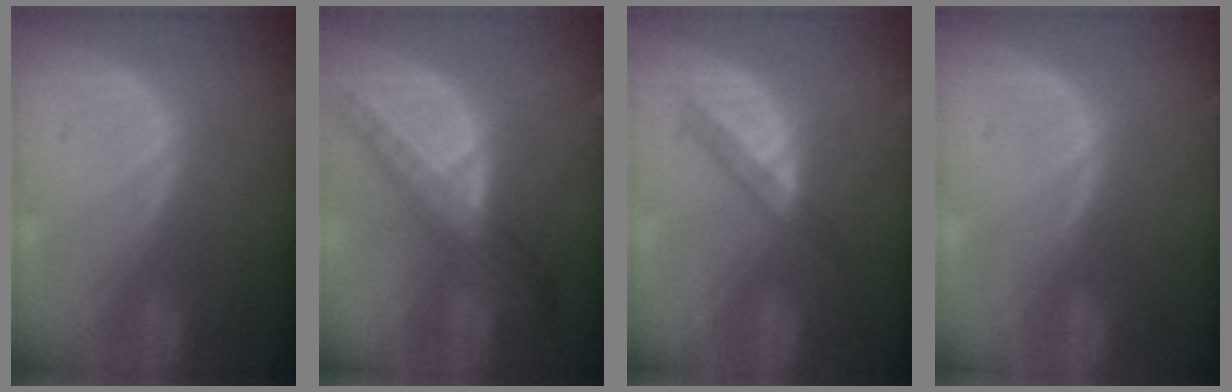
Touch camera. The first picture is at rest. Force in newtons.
{"total": 8.6, "press": 7.5, "slide": 4.2}
{"total": 3.6, "press": 3.4, "slide": 1.1}
{"total": 0.0}